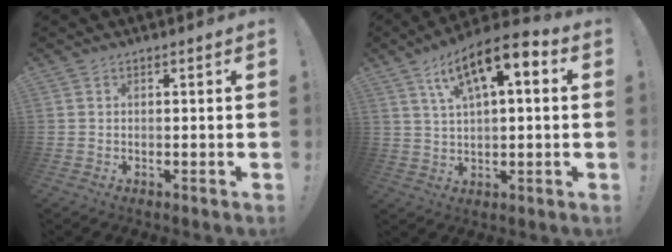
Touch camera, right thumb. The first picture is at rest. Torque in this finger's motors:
{"motor_torque": [2.08, 2.15, 1.15, -0.01, 0.15]}